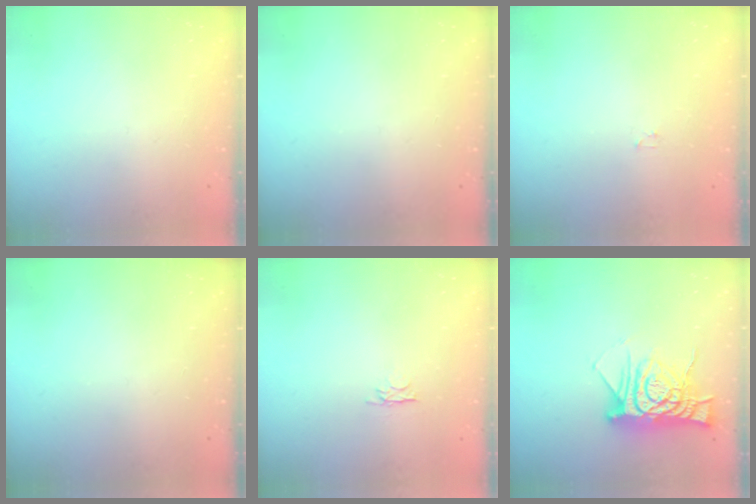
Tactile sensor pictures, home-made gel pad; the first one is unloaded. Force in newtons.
{"total": 0.0}
{"total": 1.2, "press": 1.2, "slide": 0.2}
{"total": 0.0}
{"total": 2.8, "press": 2.7, "slide": 0.4}
{"total": 12.5, "press": 12.5, "slide": 1.1}